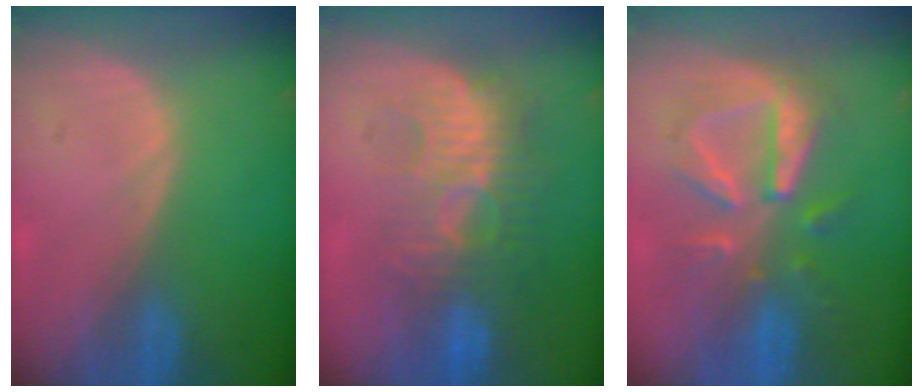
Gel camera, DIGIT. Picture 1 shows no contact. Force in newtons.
{"total": 9.3, "press": 8.9, "slide": 2.8}
{"total": 8.5, "press": 8.3, "slide": 1.5}